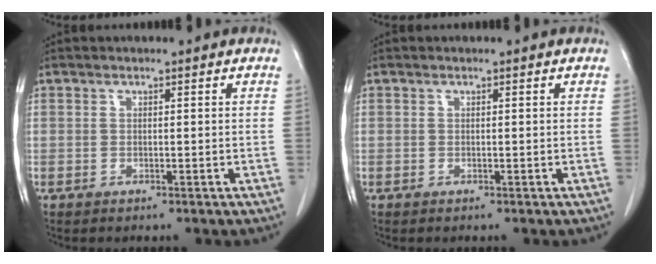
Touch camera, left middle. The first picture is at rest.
{"total": 0.0}